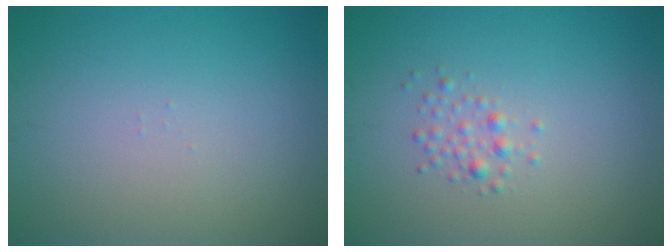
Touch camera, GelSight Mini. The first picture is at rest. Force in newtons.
{"total": 1.3, "press": 1.3, "slide": 0.1}